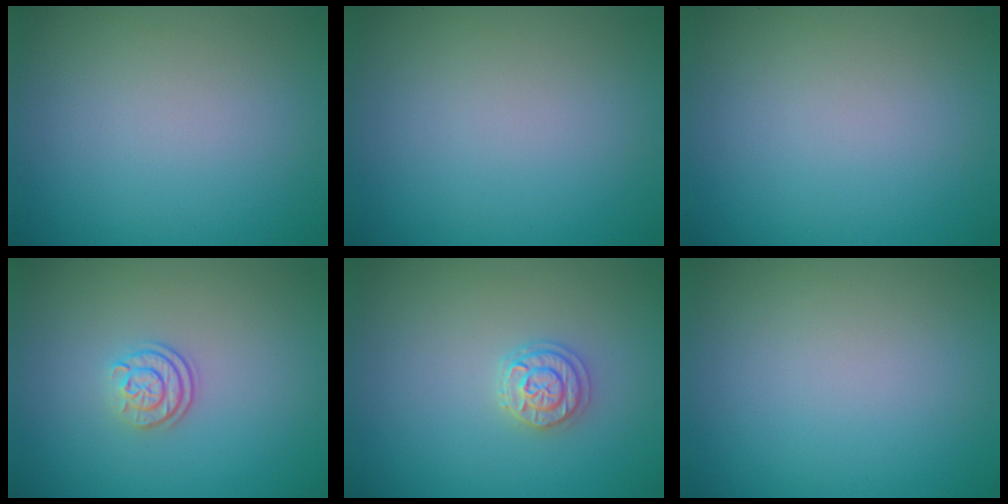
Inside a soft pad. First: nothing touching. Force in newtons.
{"total": 0.0}
{"total": 0.0}
{"total": 2.4, "press": 1.8, "slide": 1.5}
{"total": 2.1, "press": 2.1, "slide": 0.5}
{"total": 0.0}